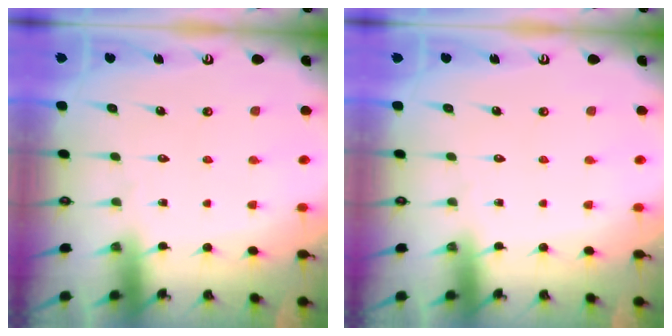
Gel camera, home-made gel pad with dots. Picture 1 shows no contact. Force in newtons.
{"total": 0.0}